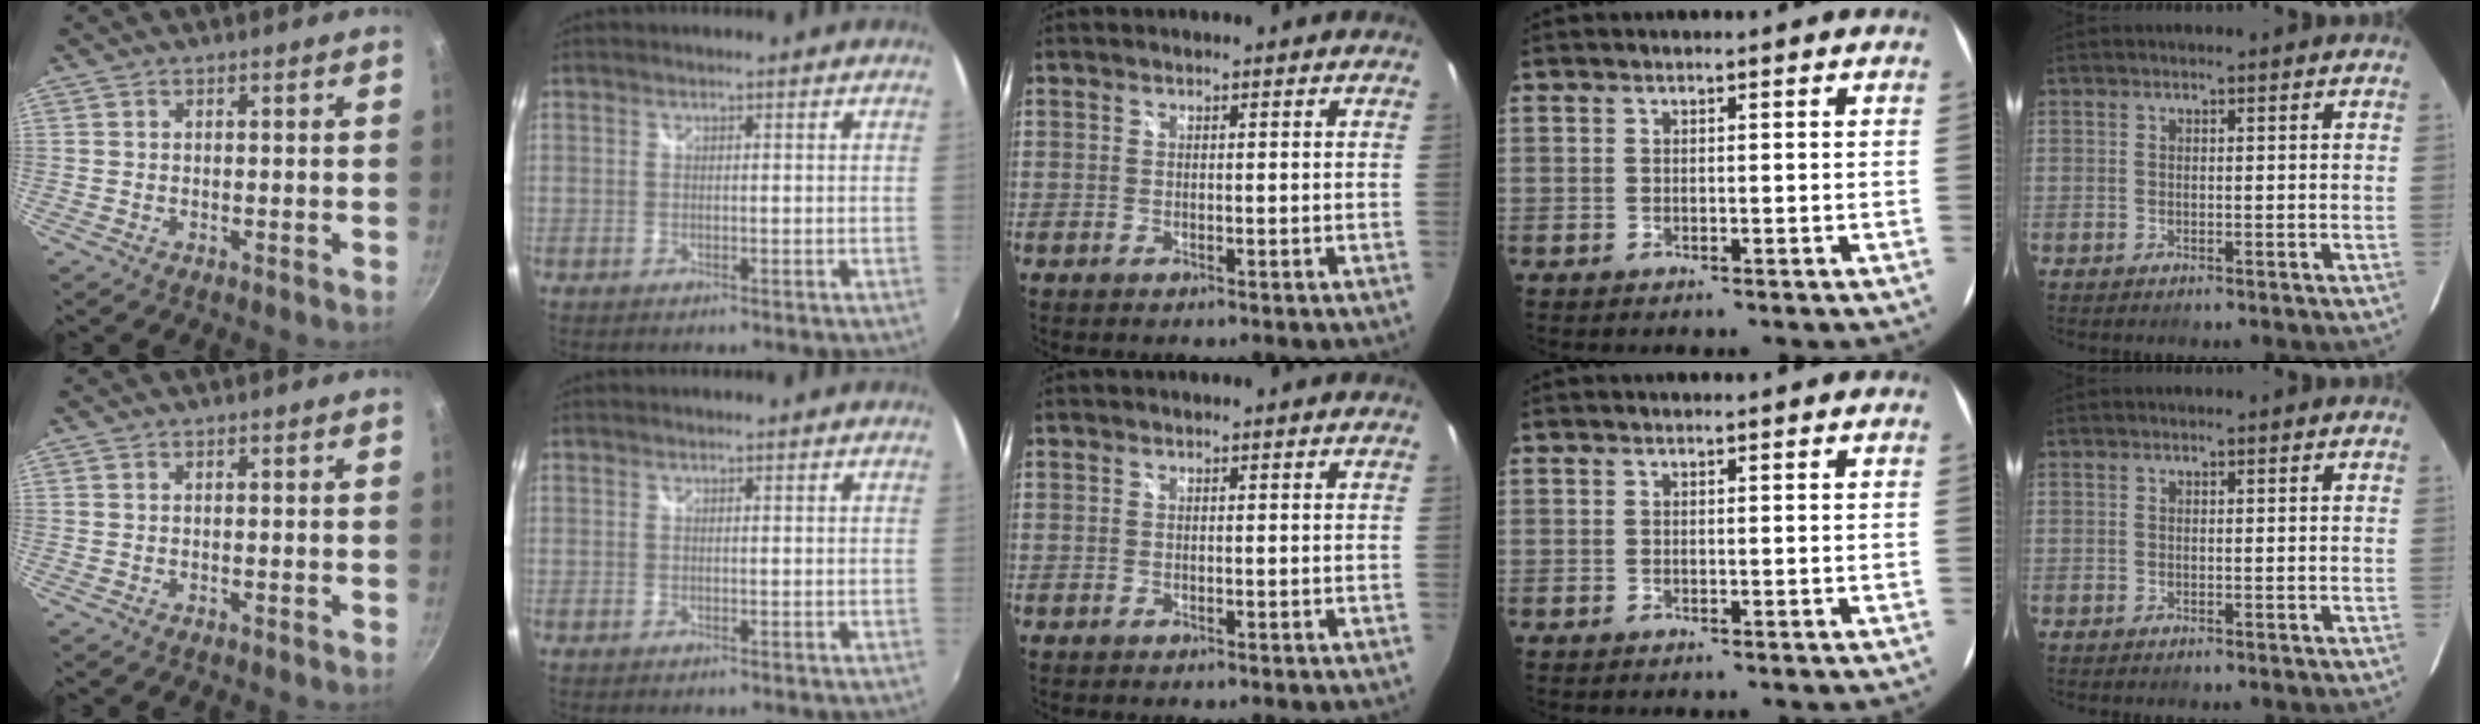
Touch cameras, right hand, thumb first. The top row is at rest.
{}